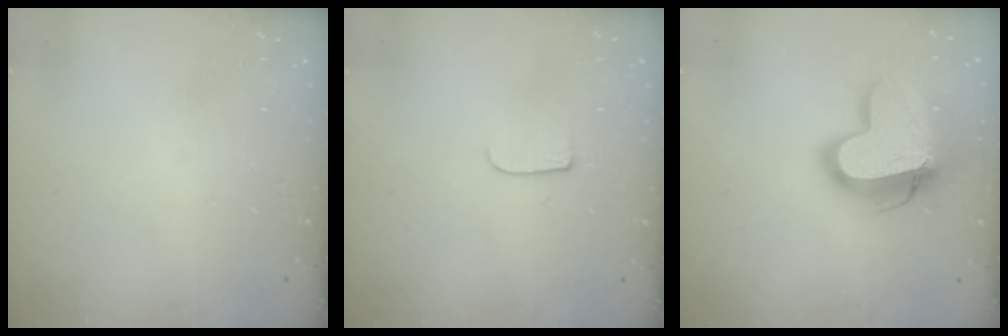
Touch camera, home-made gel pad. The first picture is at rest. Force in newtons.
{"total": 6.5, "press": 6.5, "slide": 0.7}
{"total": 16.8, "press": 16.7, "slide": 1.8}